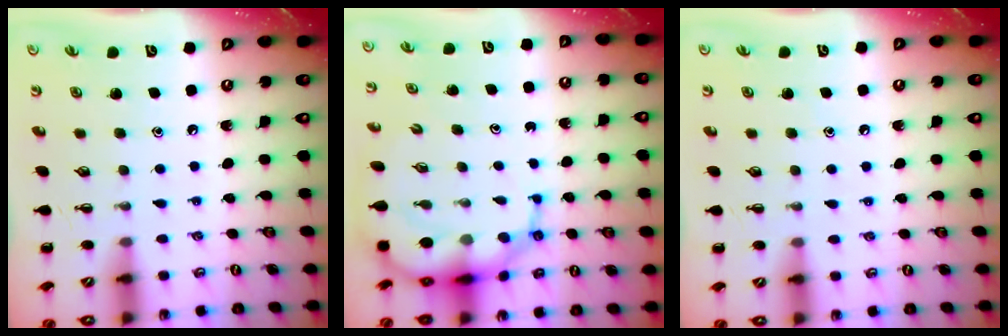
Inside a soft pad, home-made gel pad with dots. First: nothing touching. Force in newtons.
{"total": 11.6, "press": 11.1, "slide": 3.1}
{"total": 5.5, "press": 5.2, "slide": 1.8}